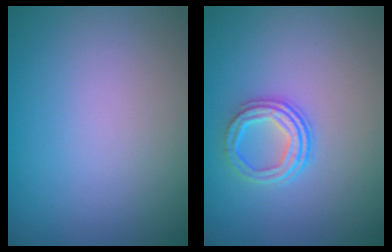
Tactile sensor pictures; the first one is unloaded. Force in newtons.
{"total": 3.1, "press": 2.4, "slide": 1.9}